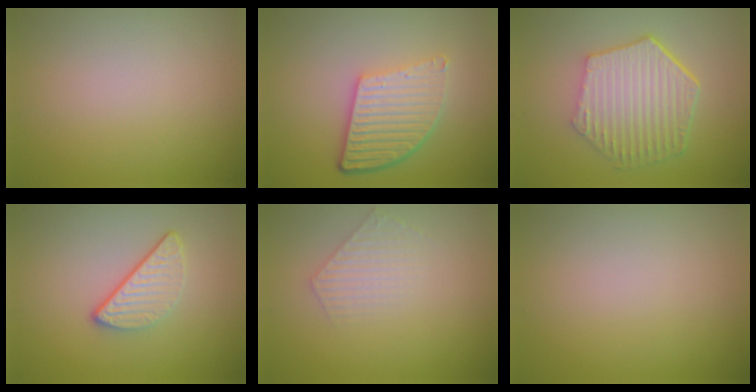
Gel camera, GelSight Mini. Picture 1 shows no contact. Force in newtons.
{"total": 5.6, "press": 3.9, "slide": 4.0}
{"total": 6.1, "press": 4.5, "slide": 4.0}
{"total": 3.0, "press": 2.3, "slide": 1.9}
{"total": 1.9, "press": 1.9, "slide": 0.3}
{"total": 0.0}